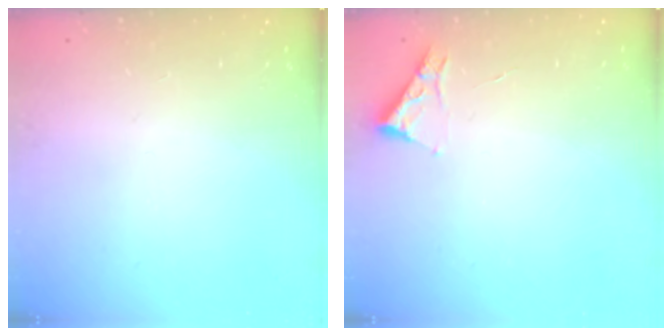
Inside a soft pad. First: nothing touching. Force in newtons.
{"total": 3.3, "press": 3.3, "slide": 0.5}